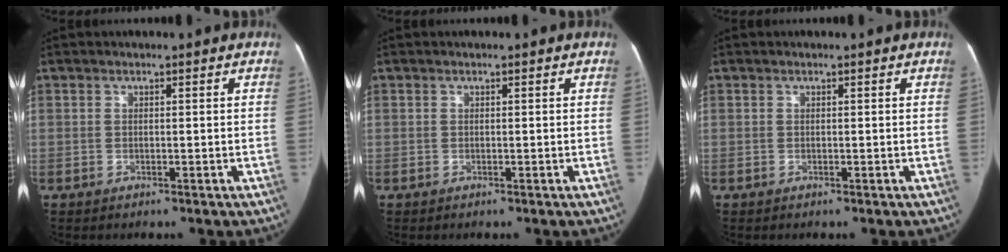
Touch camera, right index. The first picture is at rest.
{"total": 0.0}
{"total": 0.0}